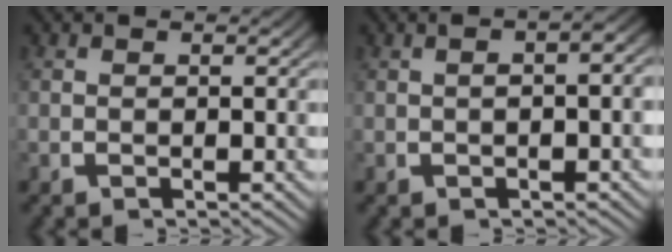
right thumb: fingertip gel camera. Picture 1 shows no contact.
{"total": 3.2, "force": [0.2, 1.0, 3.0], "torque": [-0.033, 0.018, 0.000]}